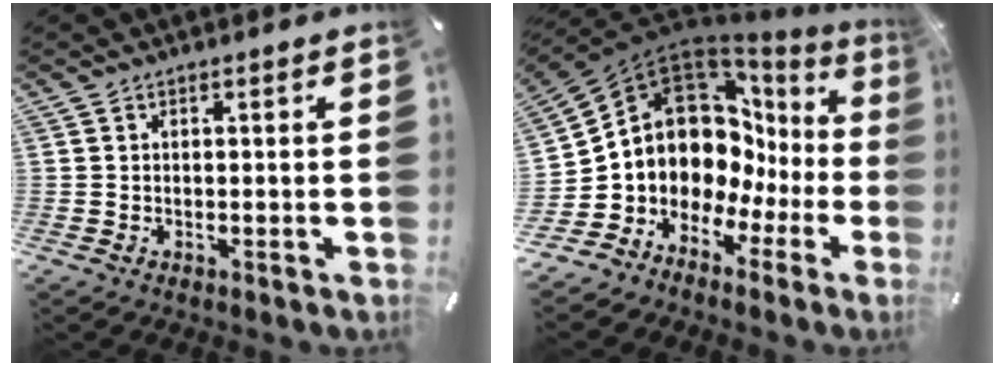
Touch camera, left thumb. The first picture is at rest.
{"total": 11.3, "force": [3.9, 9.3, 5.1], "torque": [-0.103, -0.080, 0.078]}